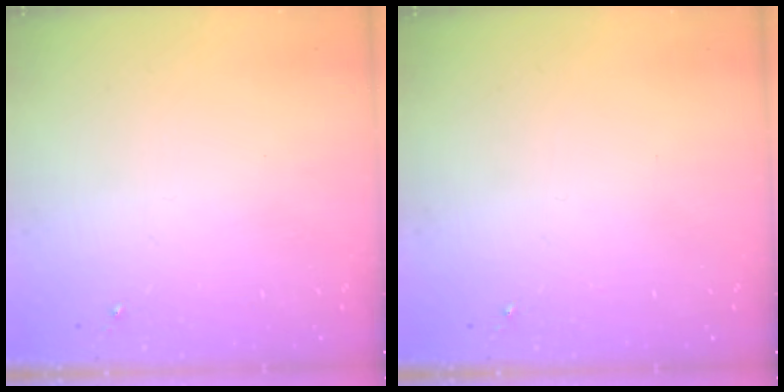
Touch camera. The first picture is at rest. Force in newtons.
{"total": 0.0}